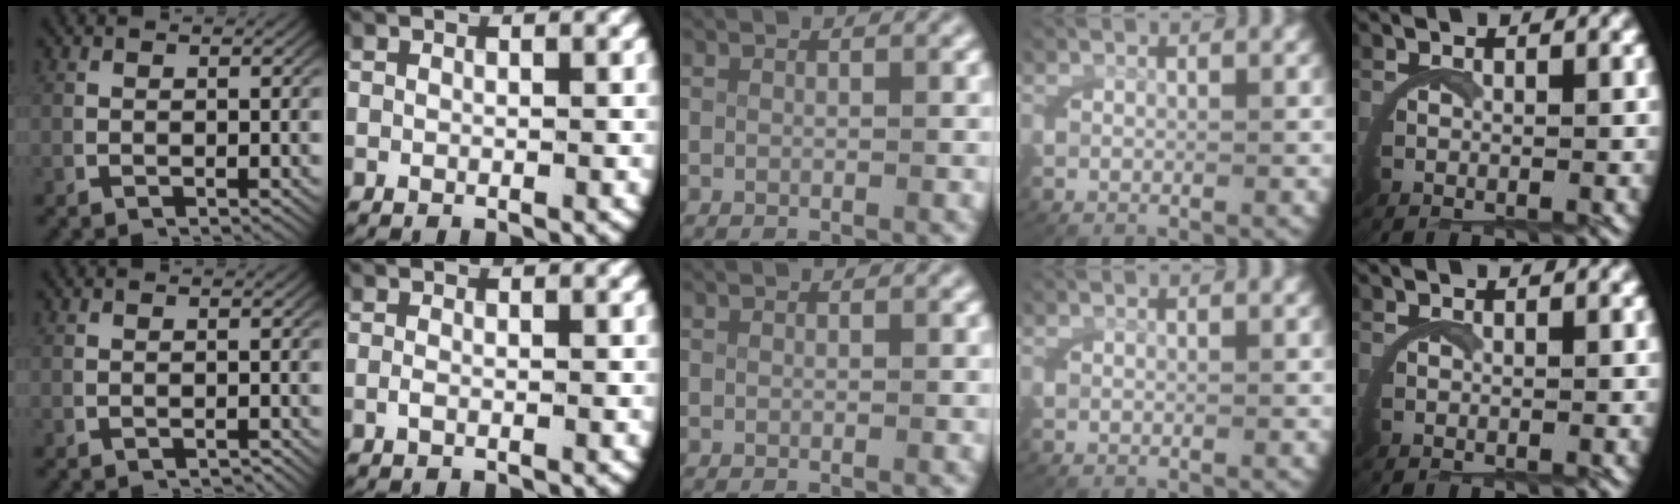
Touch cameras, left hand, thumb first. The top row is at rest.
{"thumb": {"total": 1.1, "force": [-1.1, 0.2, 0.1], "torque": [-0.001, -0.001, -0.016]}, "index": {"total": 0.5, "force": [-0.4, 0.1, 0.4], "torque": [-0.017, -0.005, -0.004]}}